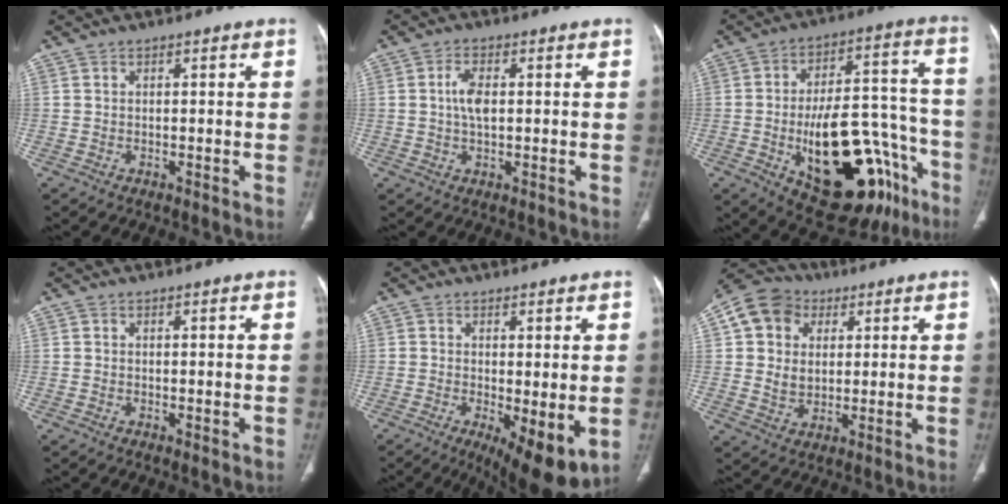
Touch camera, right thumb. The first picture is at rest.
{"total": 4.3, "force": [0.5, 2.1, 3.7], "torque": [-0.078, 0.003, 0.008]}
{"total": 26.2, "force": [-9.4, 12.6, 21.0], "torque": [-0.323, 0.038, -0.126]}
{"total": 0.5, "force": [0.0, 0.2, 0.5], "torque": [-0.014, -0.004, 0.000]}
{"total": 9.6, "force": [-1.9, 3.2, 8.9], "torque": [-0.136, -0.026, -0.023]}
{"total": 12.3, "force": [3.8, 10.0, 6.1], "torque": [-0.091, -0.001, 0.063]}